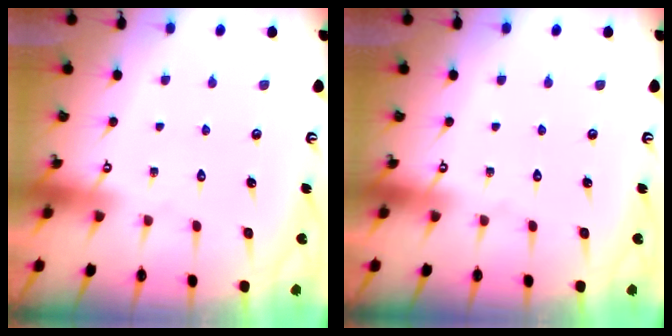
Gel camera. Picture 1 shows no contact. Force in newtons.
{"total": 0.0}